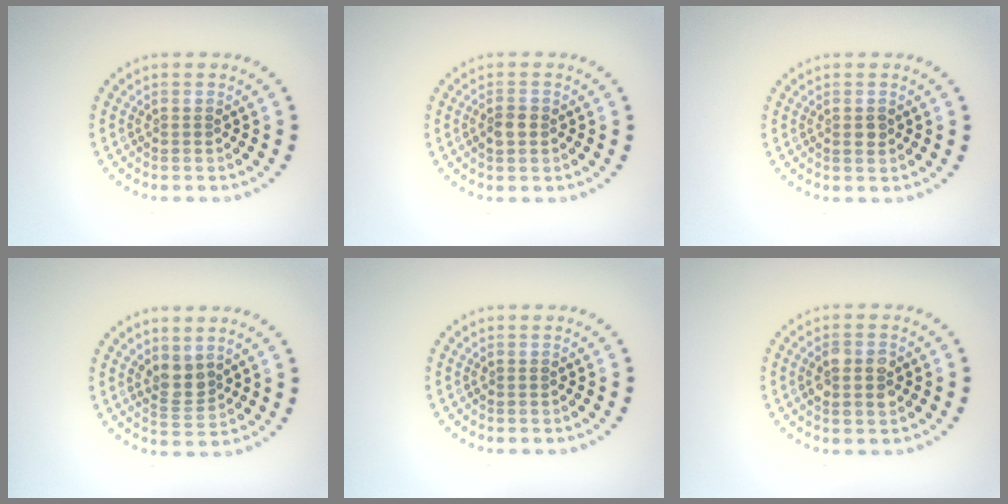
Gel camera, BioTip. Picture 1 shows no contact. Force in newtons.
{"total": 1.6, "press": 1.6, "slide": 0.3}
{"total": 1.0, "press": 1.0, "slide": 0.2}
{"total": 2.1, "press": 1.8, "slide": 1.2}
{"total": 0.0}
{"total": 2.6, "press": 2.6, "slide": 0.3}